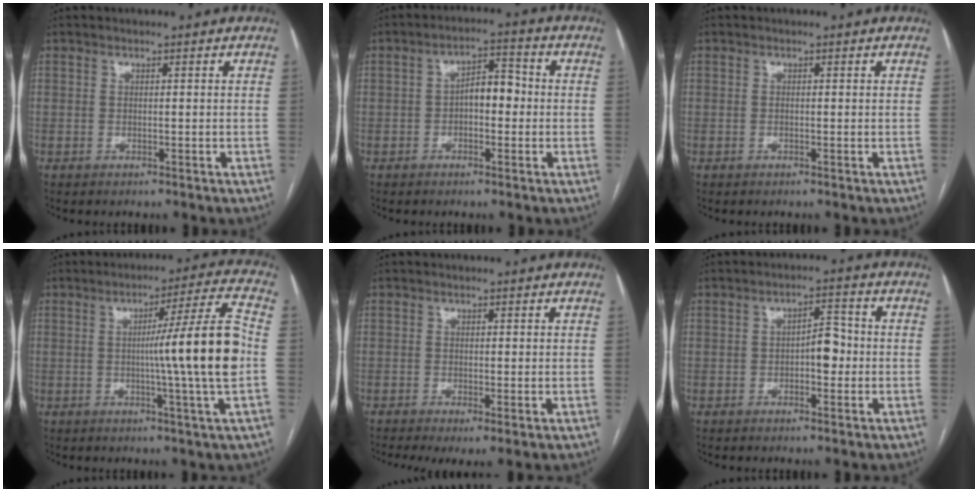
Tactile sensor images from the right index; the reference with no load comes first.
{"total": 5.0, "force": [-0.4, 2.4, 4.4], "torque": [-0.070, 0.022, -0.010]}
{"total": 0.0}
{"total": 12.7, "force": [-0.8, -2.4, 12.5], "torque": [-0.187, -0.004, -0.012]}
{"total": 3.8, "force": [-1.6, 1.2, 3.2], "torque": [-0.055, -0.015, -0.027]}
{"total": 3.9, "force": [-0.6, 1.7, 3.4], "torque": [-0.046, 0.012, -0.010]}